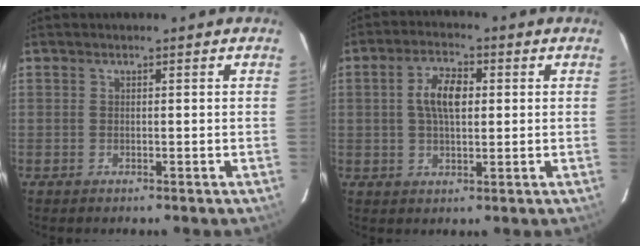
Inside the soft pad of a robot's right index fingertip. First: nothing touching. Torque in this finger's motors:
{"motor_torque": [0.34, -0.16, 0.36, 0.11]}